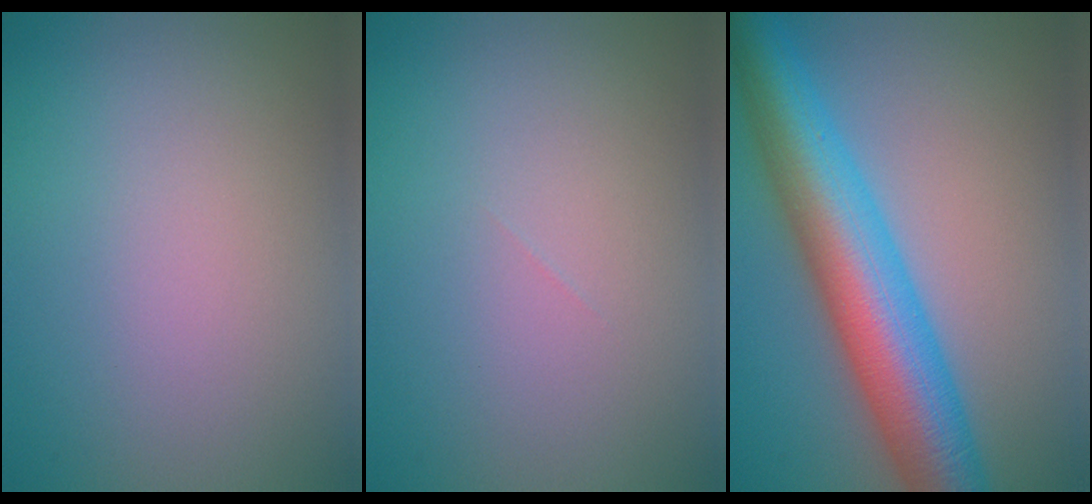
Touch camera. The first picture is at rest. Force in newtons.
{"total": 0.0}
{"total": 10.6, "press": 10.6, "slide": 0.1}